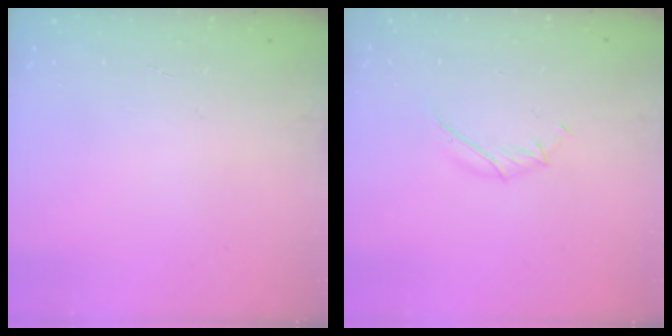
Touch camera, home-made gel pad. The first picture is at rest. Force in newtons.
{"total": 4.6, "press": 4.5, "slide": 0.9}